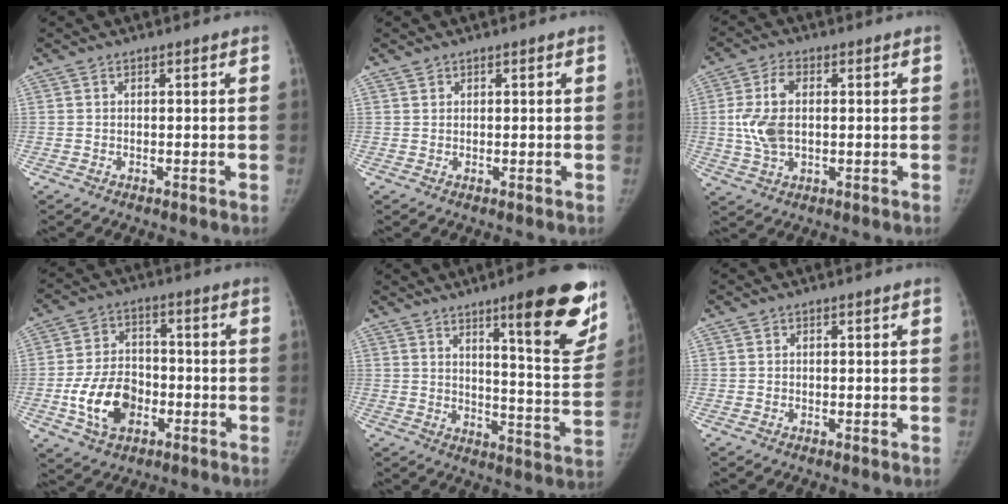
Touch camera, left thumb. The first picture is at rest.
{"total": 0.7, "force": [0.6, 0.3, -0.1], "torque": [0.011, -0.002, 0.007]}
{"total": 8.4, "force": [0.6, 4.8, 6.8], "torque": [-0.145, 0.006, 0.015]}
{"total": 11.5, "force": [-3.6, 8.0, 7.4], "torque": [-0.112, 0.021, -0.063]}
{"total": 20.2, "force": [11.7, 3.6, 16.0], "torque": [-0.167, -0.067, 0.162]}
{"total": 0.0}